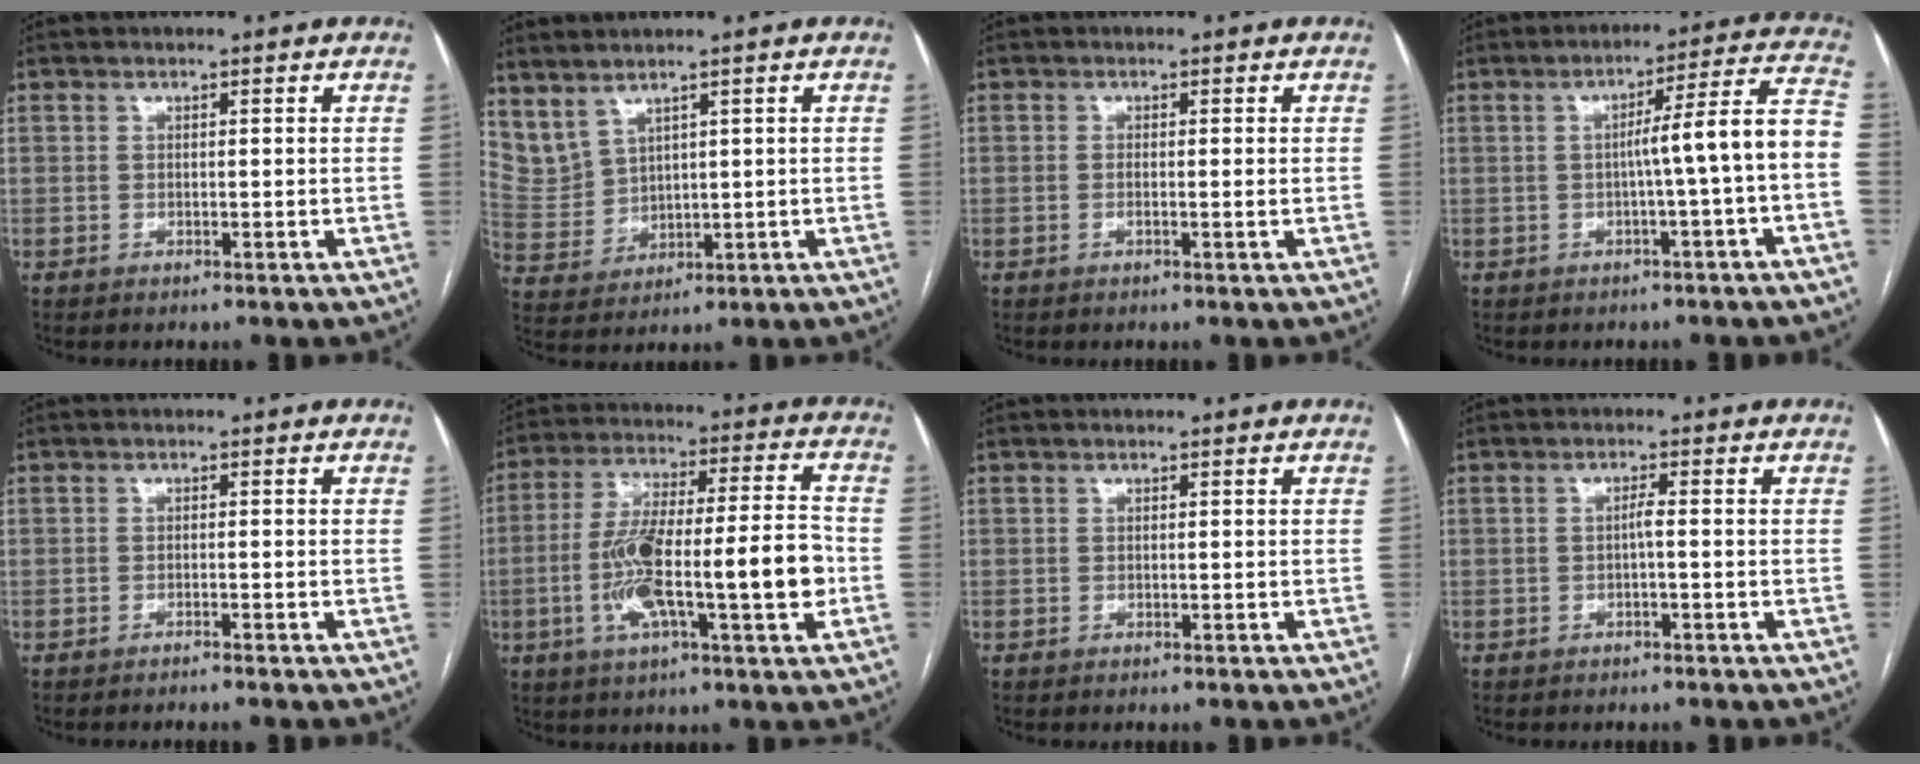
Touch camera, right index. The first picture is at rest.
{"total": 5.9, "force": [4.8, 2.4, 2.3], "torque": [-0.061, 0.005, 0.125]}
{"total": 1.1, "force": [0.0, 0.1, 1.1], "torque": [-0.023, -0.001, -0.001]}
{"total": 9.3, "force": [-1.9, -1.2, 9.0], "torque": [-0.119, 0.027, -0.027]}
{"total": 1.6, "force": [-1.4, -0.4, 0.7], "torque": [-0.010, 0.003, -0.020]}
{"total": 17.7, "force": [-3.8, 2.5, 17.2], "torque": [-0.301, 0.015, -0.059]}
{"total": 0.0}
{"total": 1.3, "force": [-0.3, 0.0, 1.2], "torque": [-0.021, 0.002, -0.005]}